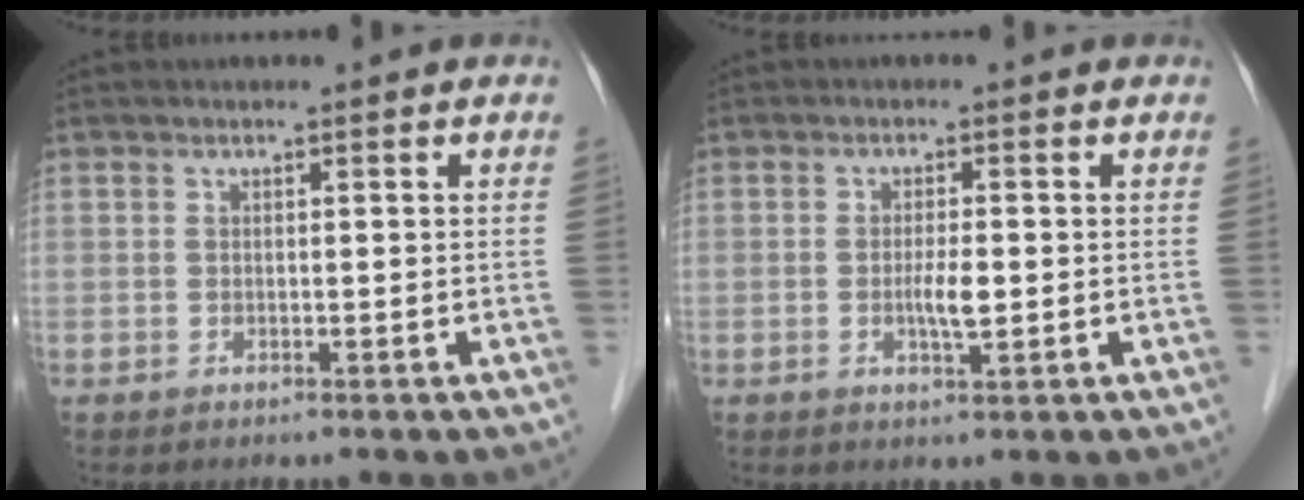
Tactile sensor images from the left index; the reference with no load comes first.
{"total": 2.9, "force": [-0.3, 0.6, 2.8], "torque": [-0.053, -0.001, -0.006]}